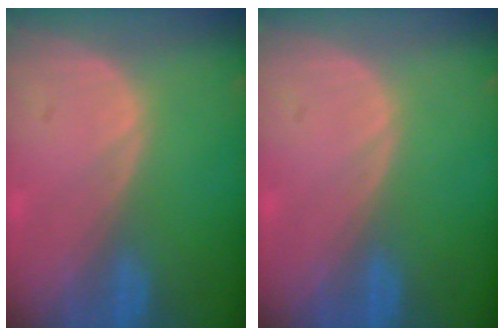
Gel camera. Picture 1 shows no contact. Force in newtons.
{"total": 0.0}